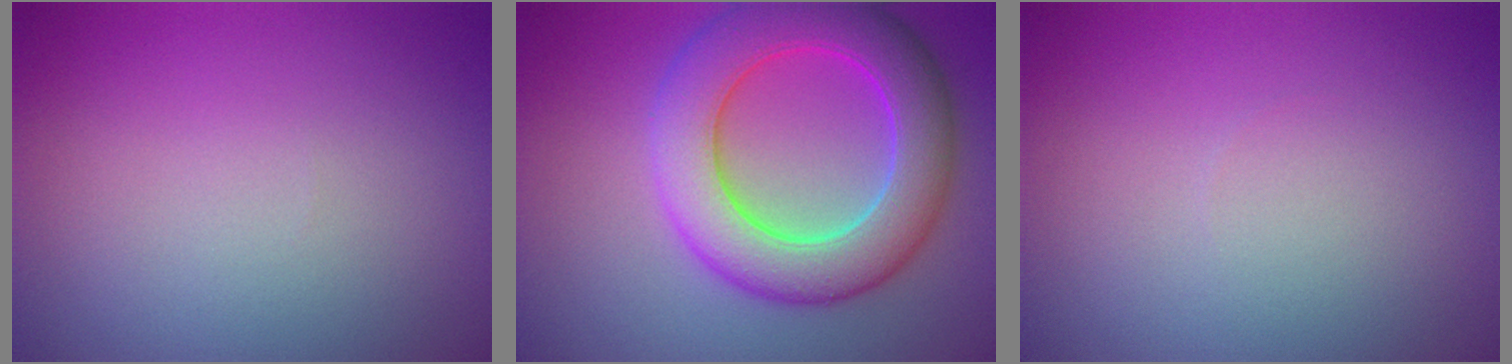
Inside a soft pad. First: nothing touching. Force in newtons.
{"total": 8.6, "press": 8.6, "slide": 0.2}
{"total": 0.0}